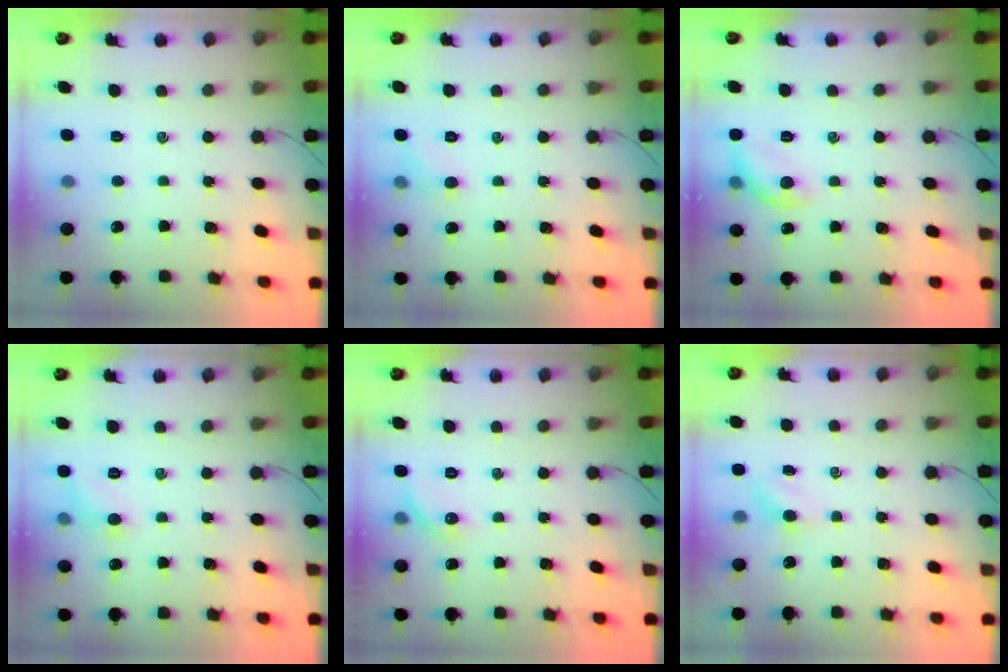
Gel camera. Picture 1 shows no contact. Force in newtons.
{"total": 4.9, "press": 4.6, "slide": 1.6}
{"total": 8.9, "press": 8.9, "slide": 0.6}
{"total": 5.7, "press": 5.5, "slide": 1.6}
{"total": 6.1, "press": 6.0, "slide": 1.0}
{"total": 4.0, "press": 3.8, "slide": 1.2}